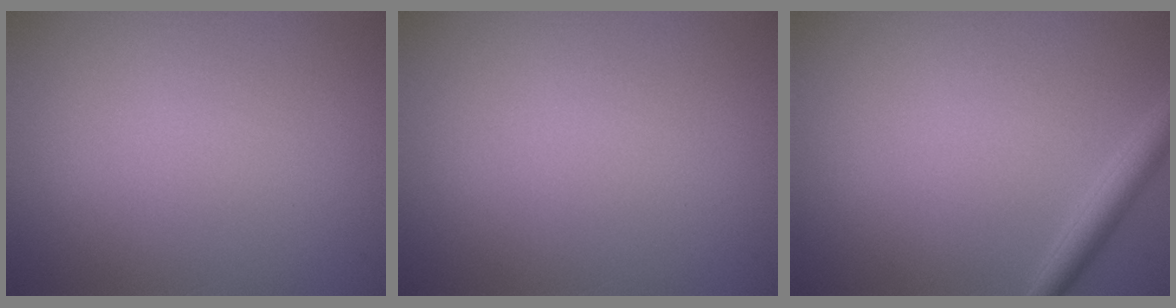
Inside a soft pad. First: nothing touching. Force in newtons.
{"total": 0.0}
{"total": 2.2, "press": 2.2, "slide": 0.1}